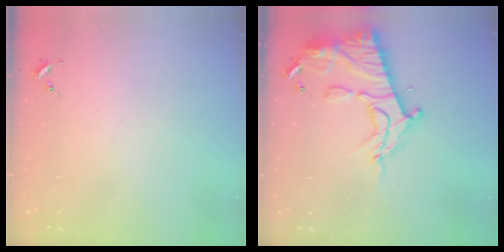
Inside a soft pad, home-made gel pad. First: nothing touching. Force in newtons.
{"total": 16.2, "press": 16.1, "slide": 1.4}